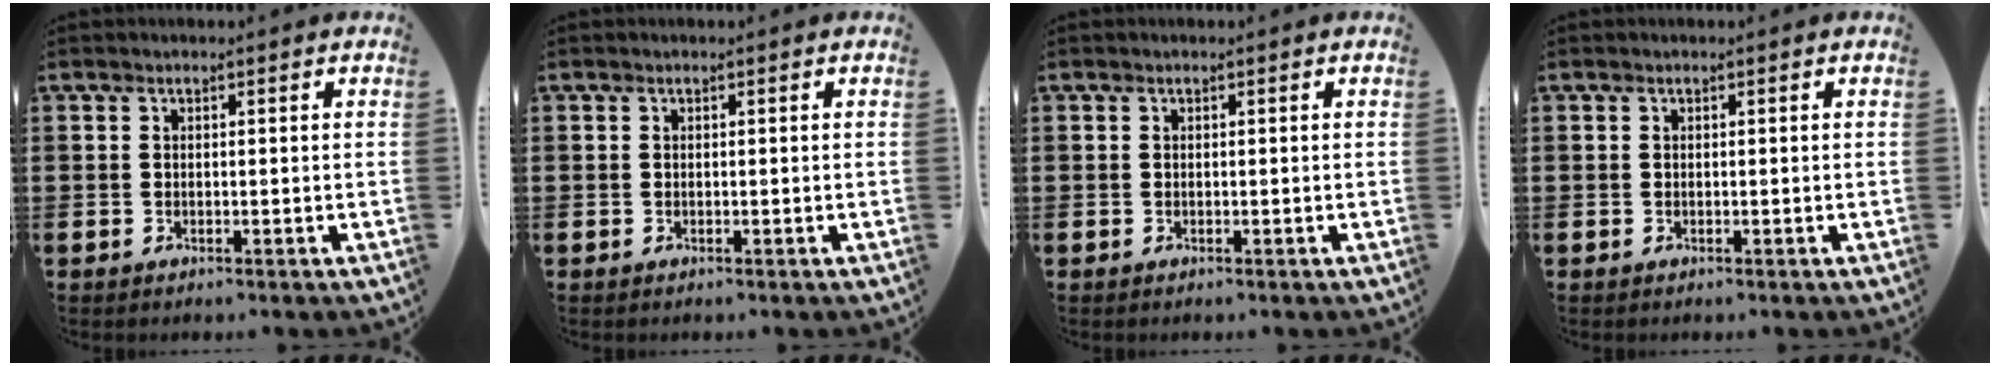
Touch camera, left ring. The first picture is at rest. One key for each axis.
{"total": 0.0}
{"total": 0.0}
{"total": 0.0}